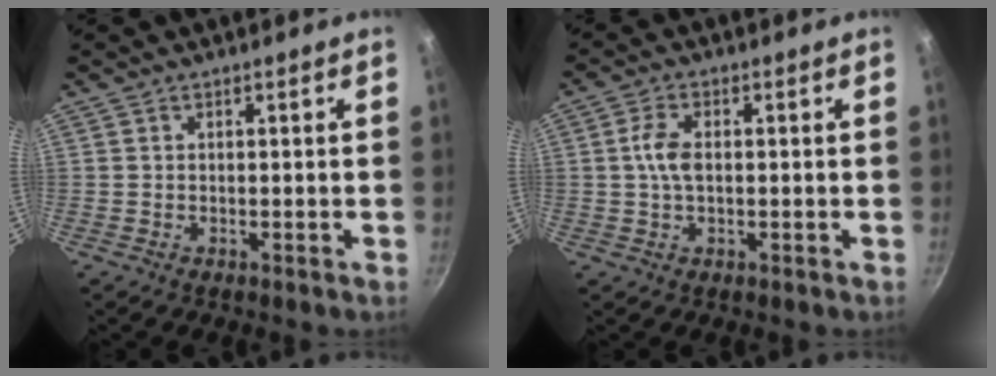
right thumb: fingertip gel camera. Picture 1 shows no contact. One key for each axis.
{"total": 4.6, "fx": 0.2, "fy": 2.5, "fz": 3.9, "tx": -0.086, "ty": 0.005, "tz": 0.000}